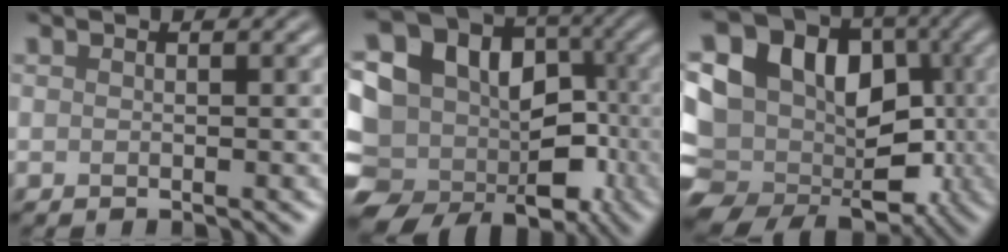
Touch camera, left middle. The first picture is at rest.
{"total": 21.8, "force": [-7.0, 18.2, 9.8], "torque": [-0.145, 0.007, -0.125]}
{"total": 21.7, "force": [-2.8, 18.5, 11.0], "torque": [-0.173, 0.015, -0.069]}